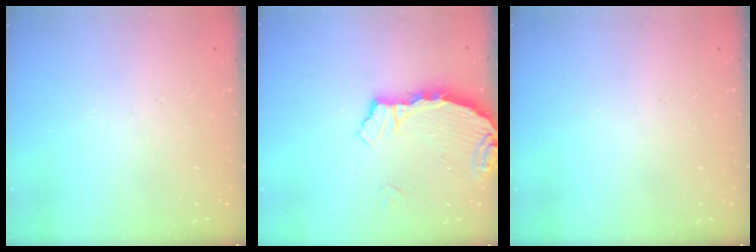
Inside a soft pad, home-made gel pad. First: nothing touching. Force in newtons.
{"total": 3.3, "press": 3.2, "slide": 0.4}
{"total": 0.0}